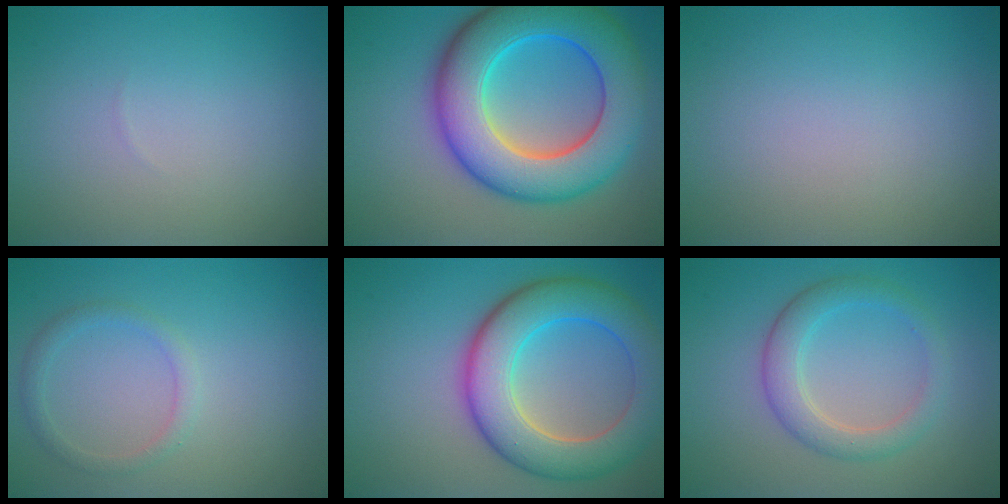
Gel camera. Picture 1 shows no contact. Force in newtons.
{"total": 12.1, "press": 12.1, "slide": 0.3}
{"total": 0.0}
{"total": 1.5, "press": 1.5, "slide": 0.1}
{"total": 8.8, "press": 8.8, "slide": 0.4}
{"total": 3.5, "press": 3.5, "slide": 0.4}